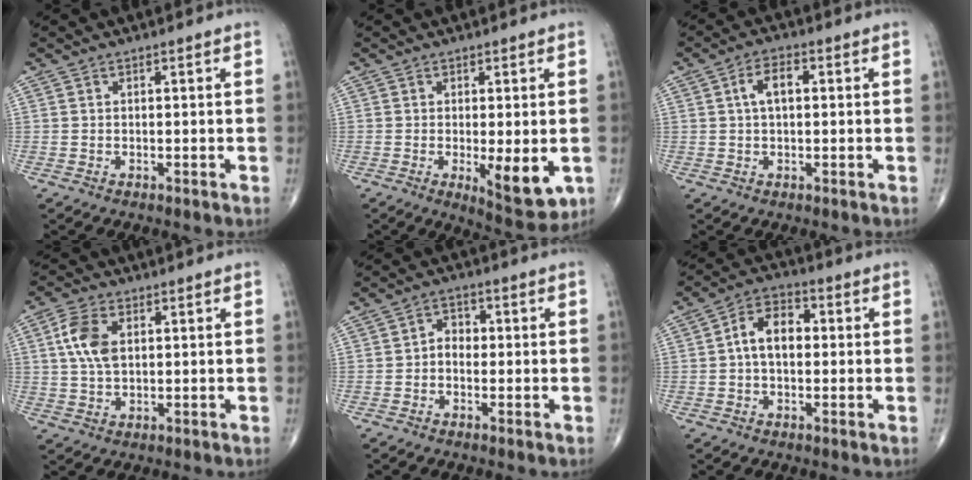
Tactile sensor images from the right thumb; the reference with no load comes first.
{"total": 8.7, "force": [-1.8, 2.9, 8.0], "torque": [-0.108, -0.022, -0.021]}
{"total": 4.9, "force": [0.8, 2.6, 4.1], "torque": [-0.072, 0.015, 0.008]}
{"total": 7.4, "force": [1.6, 4.3, 5.8], "torque": [-0.120, 0.005, 0.031]}
{"total": 3.5, "force": [-0.4, 2.7, 2.2], "torque": [-0.014, 0.018, -0.019]}
{"total": 7.9, "force": [0.3, 5.1, 6.1], "torque": [-0.090, 0.026, -0.005]}